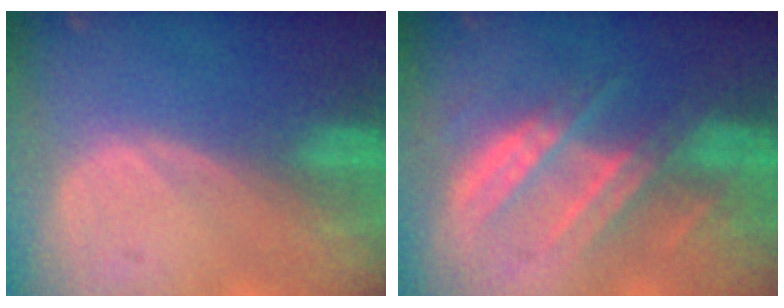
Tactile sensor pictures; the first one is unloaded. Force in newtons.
{"total": 7.7, "press": 7.2, "slide": 2.5}